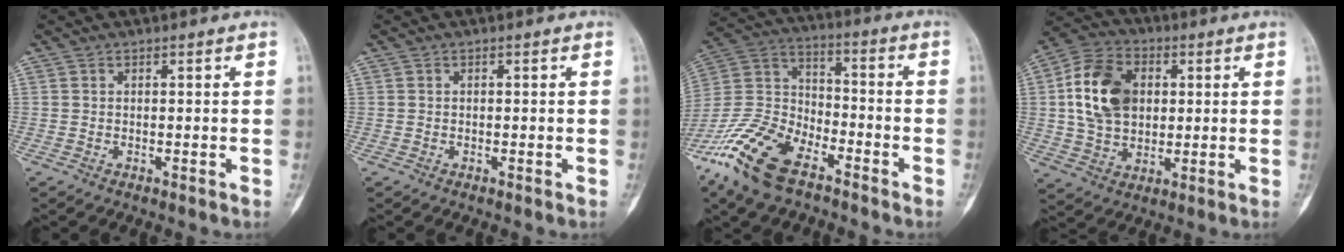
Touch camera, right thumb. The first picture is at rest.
{"total": 0.0}
{"total": 17.5, "force": [-11.4, 8.2, 10.3], "torque": [-0.210, 0.051, -0.224]}
{"total": 14.9, "force": [2.3, 10.6, 10.2], "torque": [-0.167, 0.008, 0.038]}